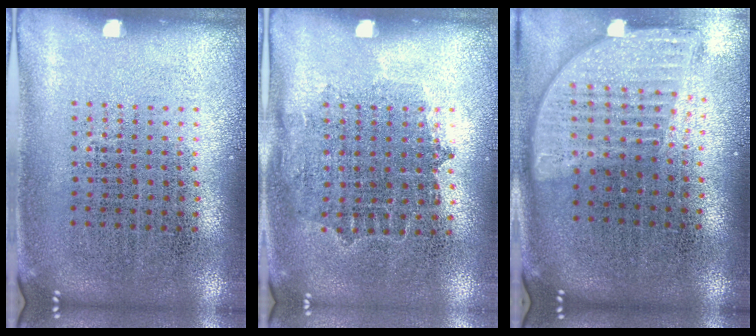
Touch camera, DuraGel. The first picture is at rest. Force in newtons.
{"total": 0.8, "press": 0.8, "slide": 0.3}
{"total": 1.9, "press": 1.5, "slide": 1.1}